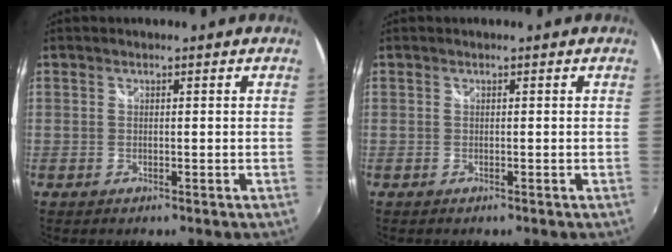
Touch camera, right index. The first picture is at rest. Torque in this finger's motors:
{"motor_torque": [0.30, 0.27, 0.03, 0.01]}